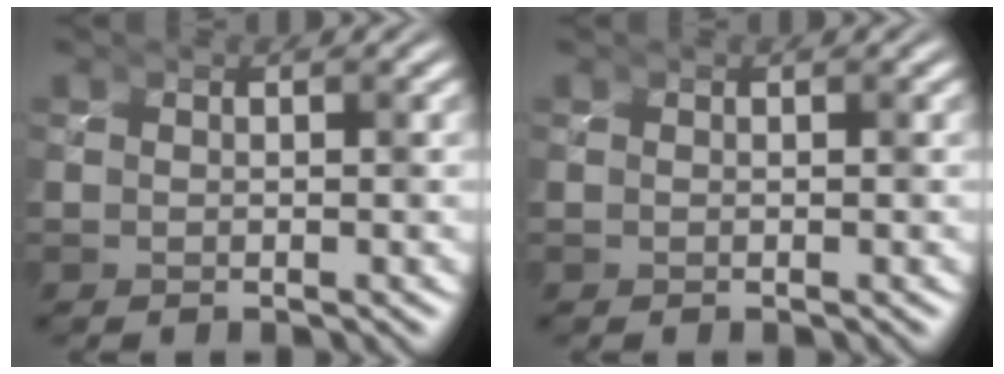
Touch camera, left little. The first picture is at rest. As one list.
[{"total": 0.0}]